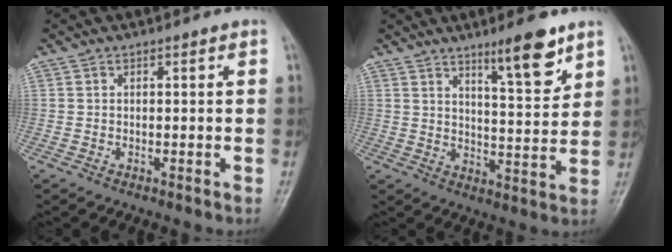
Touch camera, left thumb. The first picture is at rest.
{"total": 9.3, "force": [6.3, 1.8, 6.6], "torque": [-0.087, -0.047, 0.098]}